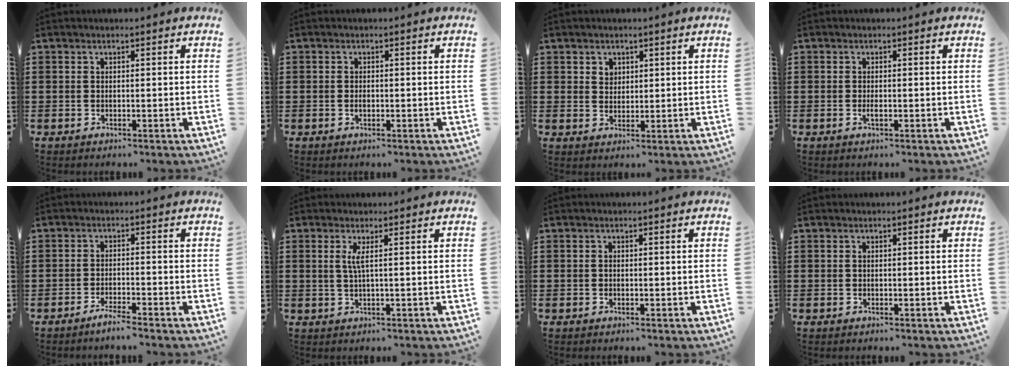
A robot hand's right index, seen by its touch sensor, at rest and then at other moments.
{"total": 0.9, "force": [-0.2, 0.4, 0.8], "torque": [-0.016, 0.000, -0.004]}
{"total": 2.2, "force": [1.3, 1.7, 0.2], "torque": [-0.011, 0.008, 0.025]}
{"total": 1.0, "force": [-0.3, 0.2, 0.9], "torque": [-0.026, -0.007, -0.008]}
{"total": 2.2, "force": [-2.0, -0.1, 0.8], "torque": [-0.015, 0.002, -0.038]}
{"total": 2.3, "force": [0.5, -0.2, 2.3], "torque": [-0.046, -0.004, 0.007]}
{"total": 0.0}
{"total": 0.0}